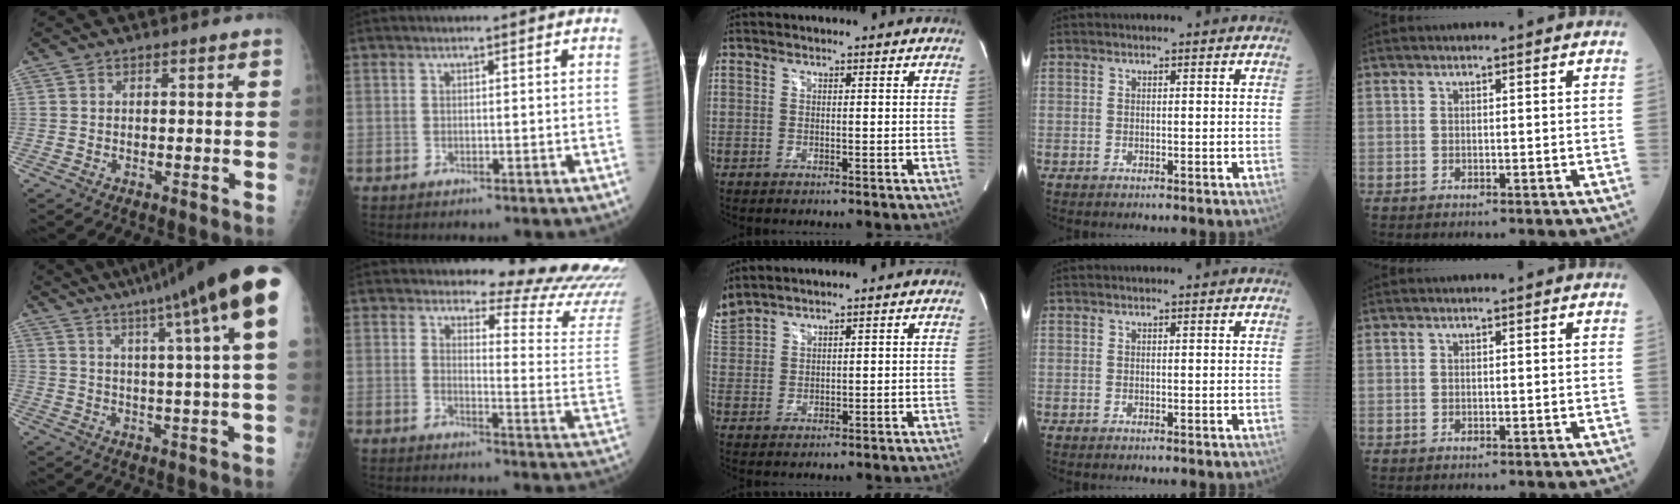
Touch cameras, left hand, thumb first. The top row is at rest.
{"thumb": {"total": 20.4, "force": [12.6, 0.2, 16.0], "torque": [-0.236, -0.022, 0.159]}, "index": {"total": 16.8, "force": [16.4, -0.4, 3.9], "torque": [-0.045, -0.145, 0.170]}, "middle": {"total": 5.3, "force": [5.0, 0.3, 1.7], "torque": [-0.057, 0.019, 0.114]}}